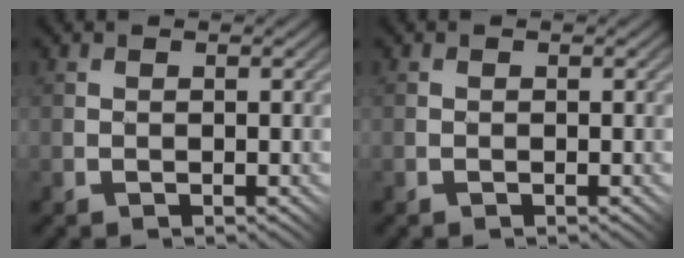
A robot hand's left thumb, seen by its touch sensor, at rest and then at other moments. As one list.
[{"total": 0.0}]